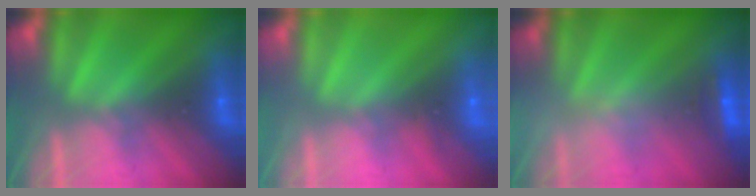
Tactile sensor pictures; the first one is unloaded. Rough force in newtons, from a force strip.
{"total": 2.3}
{"total": 2.4}